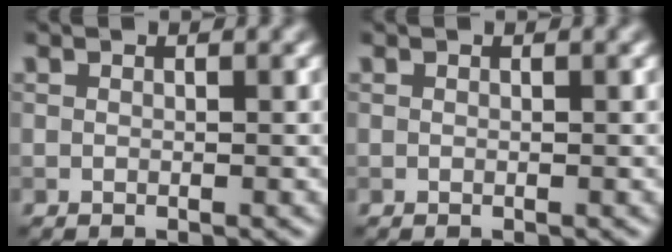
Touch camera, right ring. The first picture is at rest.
{"total": 0.0}